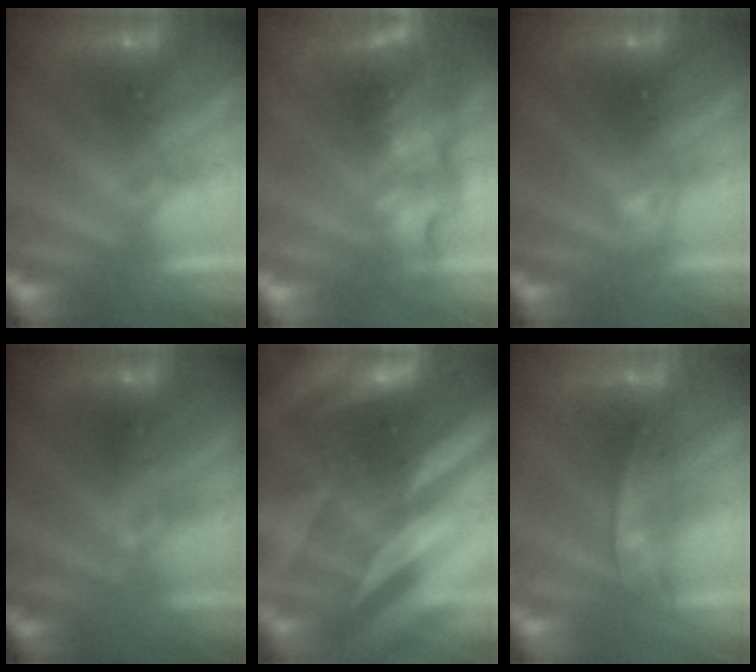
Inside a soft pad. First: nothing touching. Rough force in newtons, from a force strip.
{"total": 3.8}
{"total": 3.1}
{"total": 2.9}
{"total": 3.2}
{"total": 2.2}